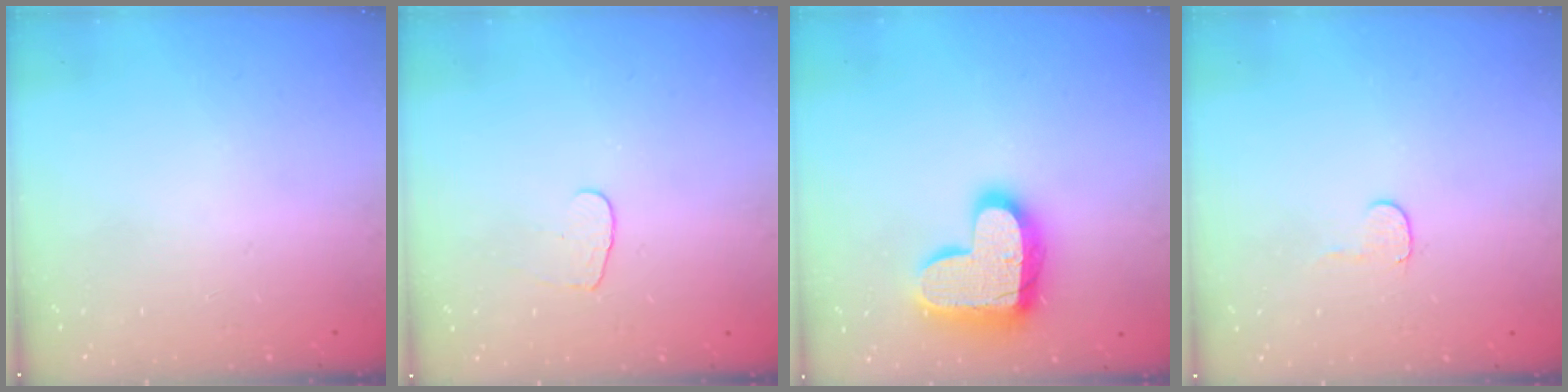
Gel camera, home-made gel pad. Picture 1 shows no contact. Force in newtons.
{"total": 4.4, "press": 4.4, "slide": 0.3}
{"total": 17.7, "press": 17.7, "slide": 1.2}
{"total": 4.0, "press": 4.0, "slide": 0.4}